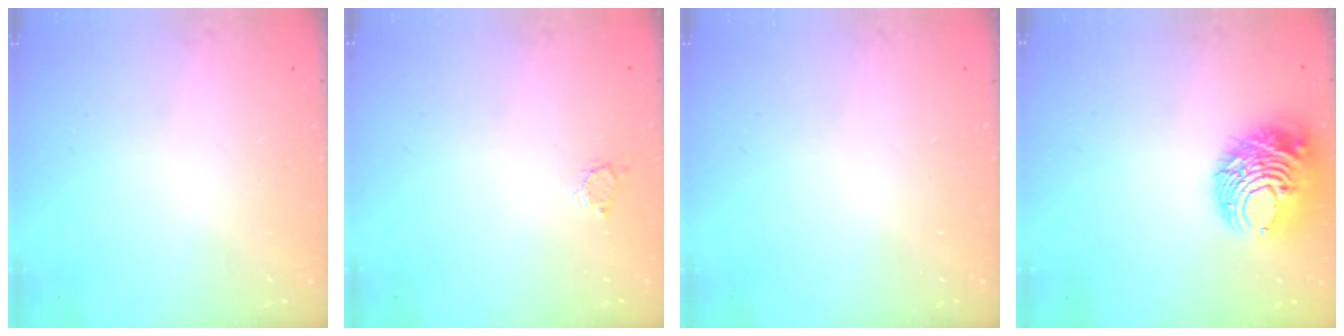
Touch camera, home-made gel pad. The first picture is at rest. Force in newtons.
{"total": 2.4, "press": 2.4, "slide": 0.3}
{"total": 0.0}
{"total": 12.9, "press": 12.8, "slide": 1.5}